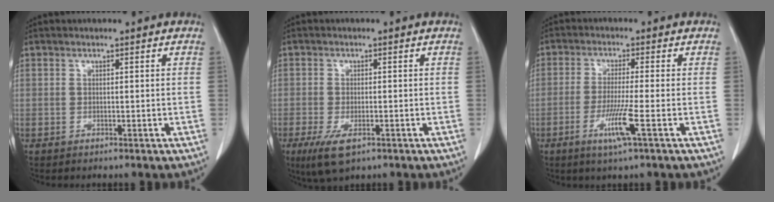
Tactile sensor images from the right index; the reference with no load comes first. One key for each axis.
{"total": 5.3, "fx": -2.7, "fy": 1.9, "fz": 4.1, "tx": -0.081, "ty": -0.012, "tz": -0.039}
{"total": 6.0, "fx": -2.4, "fy": -0.7, "fz": 5.5, "tx": -0.108, "ty": -0.018, "tz": -0.049}